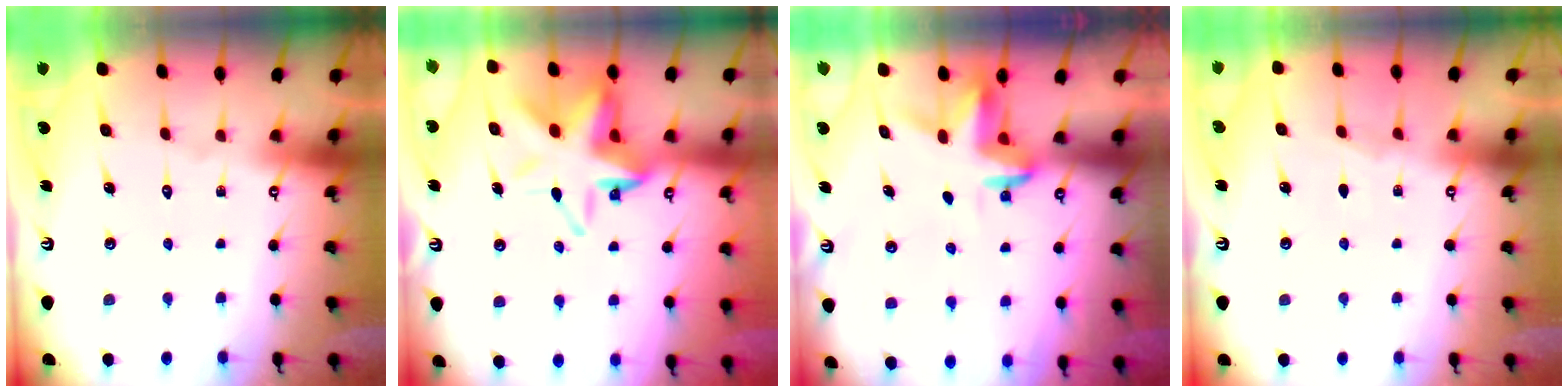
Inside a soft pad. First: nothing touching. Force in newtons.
{"total": 12.2, "press": 12.0, "slide": 2.3}
{"total": 3.4, "press": 3.4, "slide": 0.2}
{"total": 3.0, "press": 3.0, "slide": 0.4}